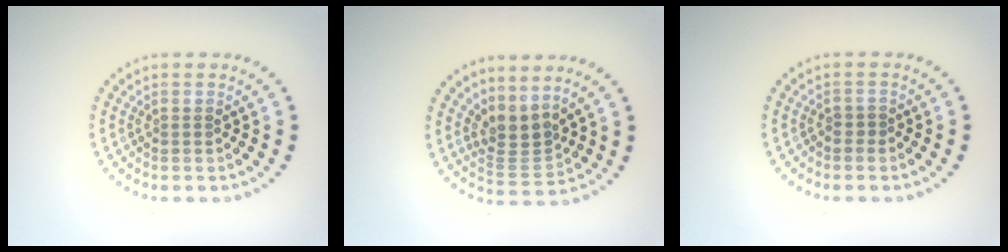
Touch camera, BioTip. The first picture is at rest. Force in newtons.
{"total": 2.8, "press": 2.0, "slide": 2.0}
{"total": 0.6, "press": 0.4, "slide": 0.5}